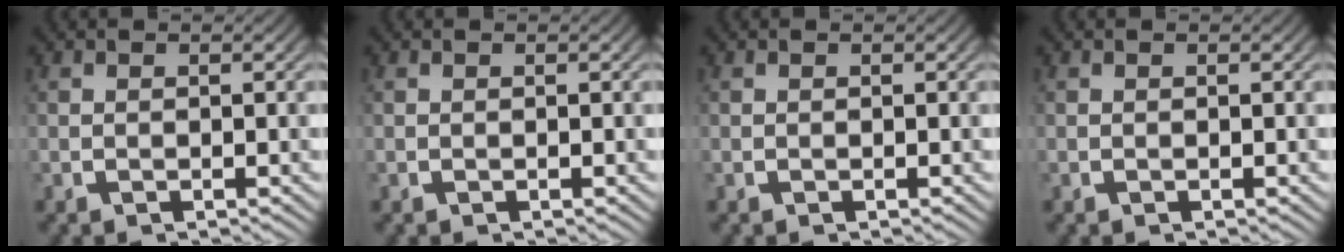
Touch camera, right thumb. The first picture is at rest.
{"total": 0.0}
{"total": 0.0}
{"total": 0.0}